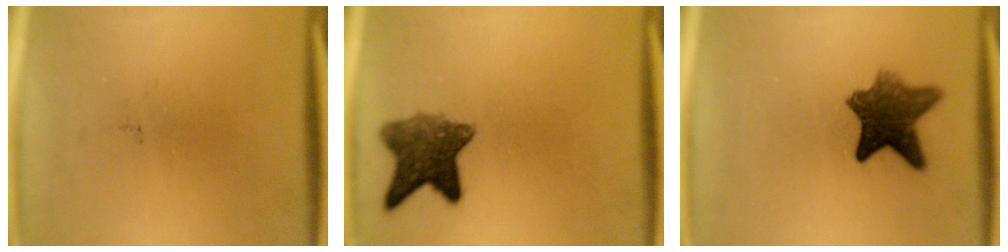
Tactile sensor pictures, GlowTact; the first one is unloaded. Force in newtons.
{"total": 7.4}
{"total": 8.7}